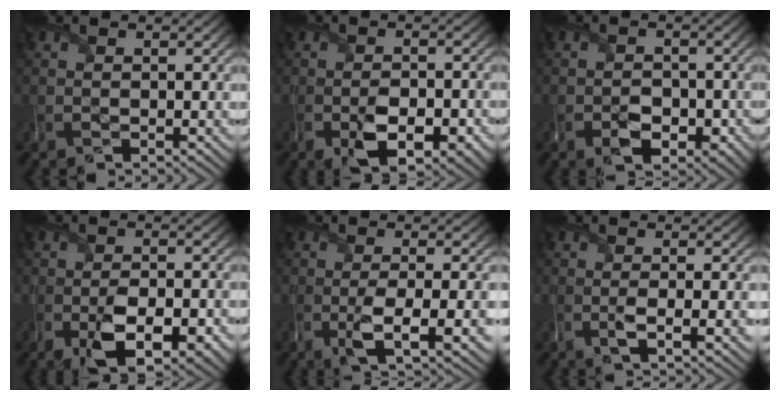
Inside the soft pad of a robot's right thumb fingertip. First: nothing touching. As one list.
[{"total": 6.7, "force": [-3.1, 3.2, 5.1], "torque": [-0.088, -0.011, -0.047]}, {"total": 3.7, "force": [-1.8, 2.4, 2.2], "torque": [-0.036, -0.009, -0.033]}, {"total": 8.8, "force": [-4.0, 3.8, 6.9], "torque": [-0.122, -0.013, -0.061]}, {"total": 7.9, "force": [-2.4, 2.1, 7.2], "torque": [-0.127, -0.008, -0.039]}, {"total": 4.9, "force": [-1.2, 1.2, 4.6], "torque": [-0.080, -0.004, -0.022]}]